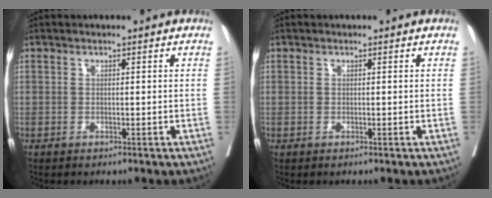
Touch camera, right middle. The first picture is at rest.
{"total": 0.0}